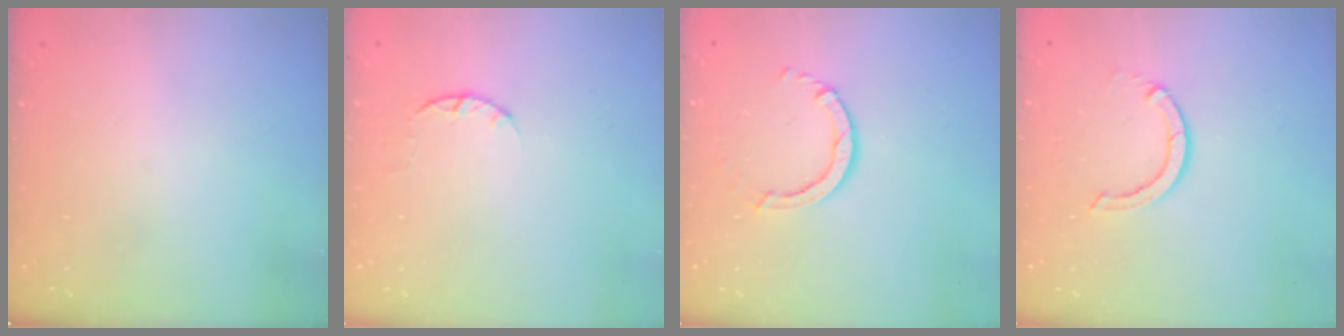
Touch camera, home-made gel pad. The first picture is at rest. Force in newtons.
{"total": 2.5, "press": 2.4, "slide": 0.4}
{"total": 3.0, "press": 3.0, "slide": 0.4}
{"total": 3.7, "press": 3.7, "slide": 0.3}